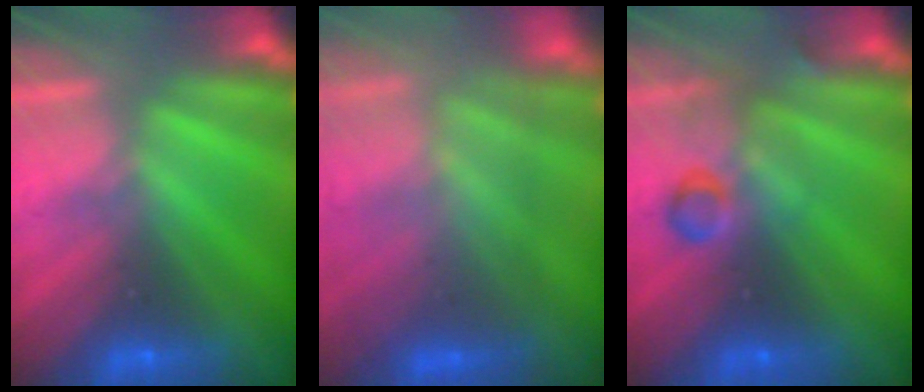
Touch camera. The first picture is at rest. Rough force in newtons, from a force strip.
{"total": 7.9}
{"total": 2.9}